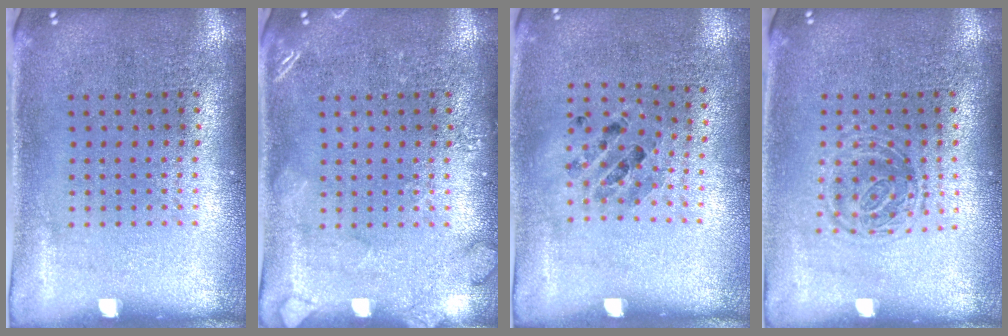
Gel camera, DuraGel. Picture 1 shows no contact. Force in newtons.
{"total": 1.8, "press": 1.8, "slide": 0.3}
{"total": 0.8, "press": 0.8, "slide": 0.3}
{"total": 1.3, "press": 1.0, "slide": 0.8}